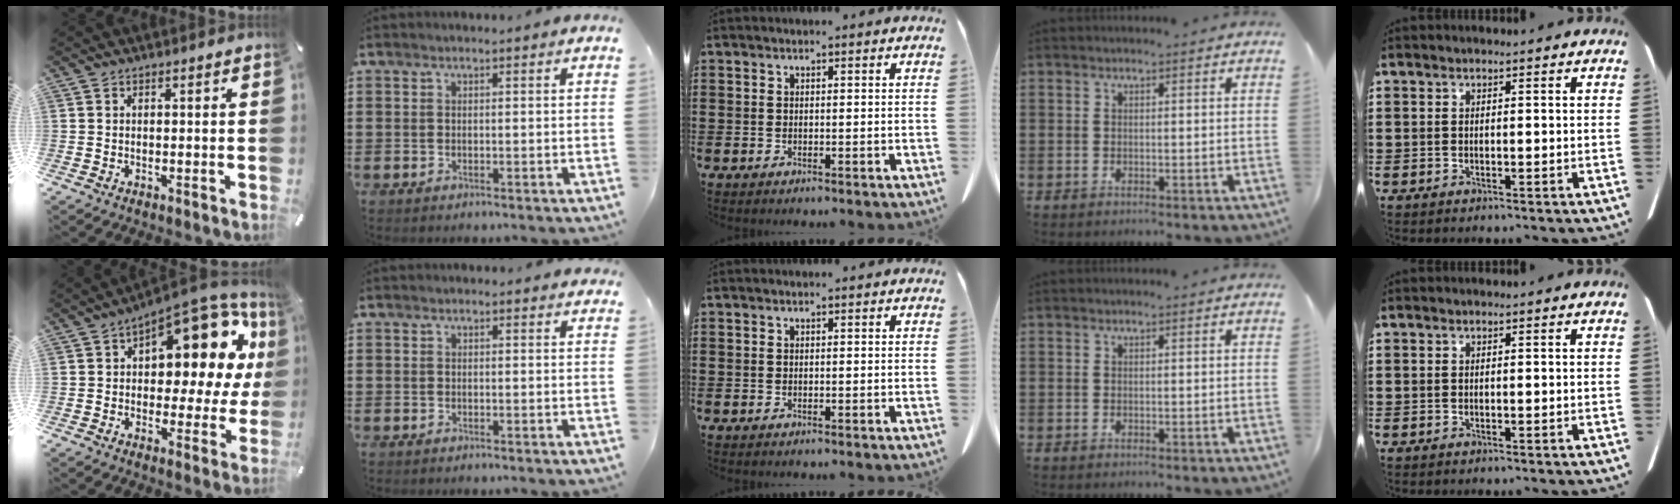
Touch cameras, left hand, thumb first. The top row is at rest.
{"thumb": {"total": 17.3, "force": [8.9, 8.3, 12.3], "torque": [-0.158, -0.078, 0.145]}, "index": {"total": 0.6, "force": [0.4, 0.4, 0.1], "torque": [-0.004, 0.005, 0.007]}}